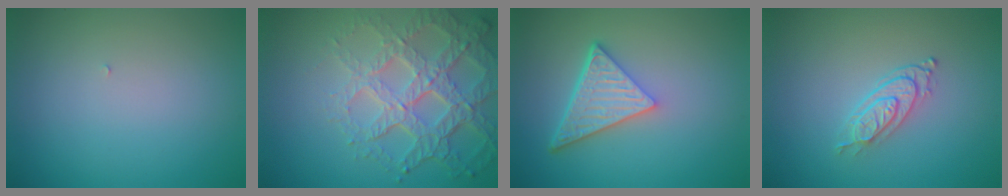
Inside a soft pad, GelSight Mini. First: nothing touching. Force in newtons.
{"total": 7.0, "press": 5.0, "slide": 4.9}
{"total": 5.3, "press": 3.9, "slide": 3.6}
{"total": 2.7, "press": 2.1, "slide": 1.7}